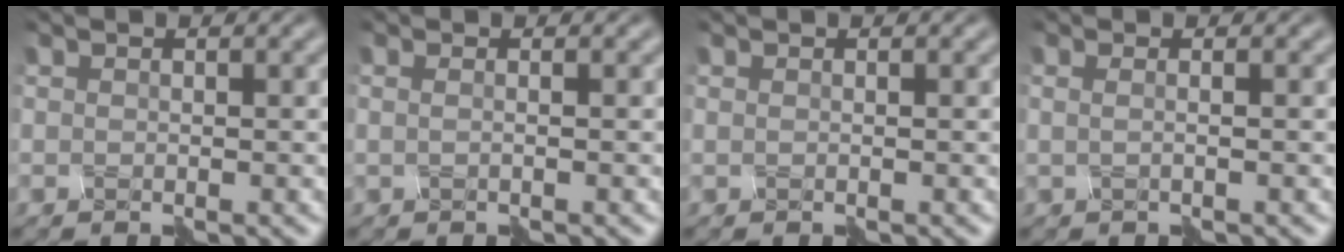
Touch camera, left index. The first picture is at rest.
{"total": 1.6, "force": [0.3, 0.8, 1.4], "torque": [-0.005, 0.012, -0.024]}
{"total": 0.0}
{"total": 2.3, "force": [0.4, 1.2, 1.9], "torque": [-0.013, 0.018, -0.024]}